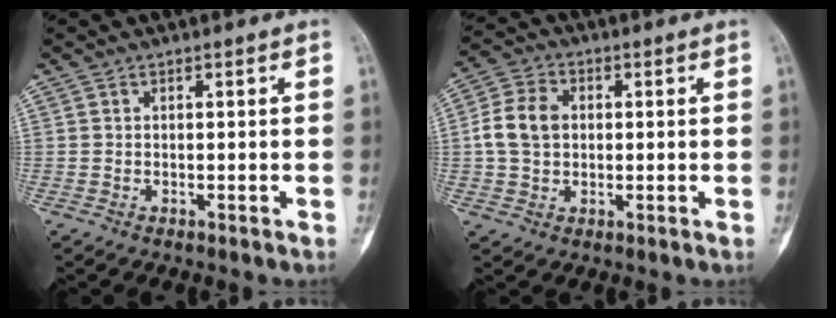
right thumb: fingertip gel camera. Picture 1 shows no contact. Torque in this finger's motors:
{"motor_torque": [-0.02, 0.17, 0.52, -0.55, 0.23]}